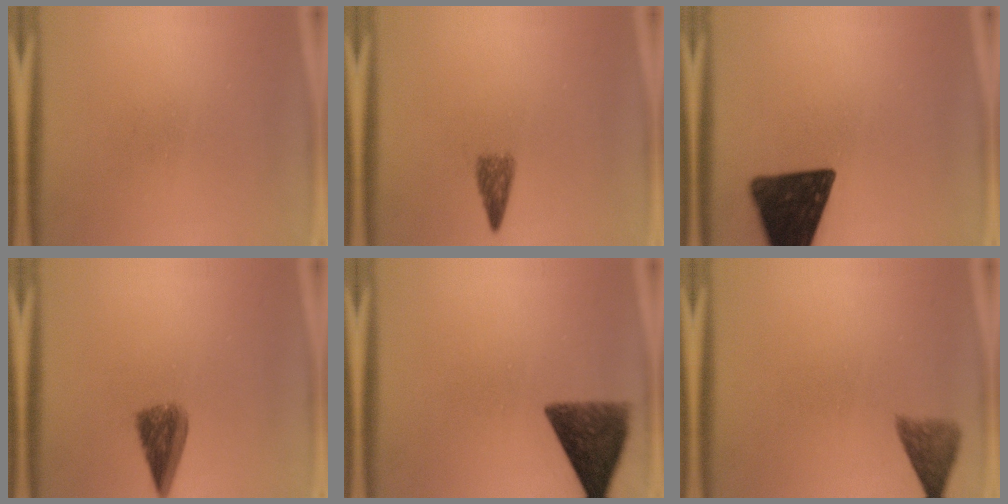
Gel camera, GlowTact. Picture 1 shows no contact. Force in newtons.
{"total": 2.5}
{"total": 16.6}
{"total": 5.4}
{"total": 10.0}
{"total": 3.6}